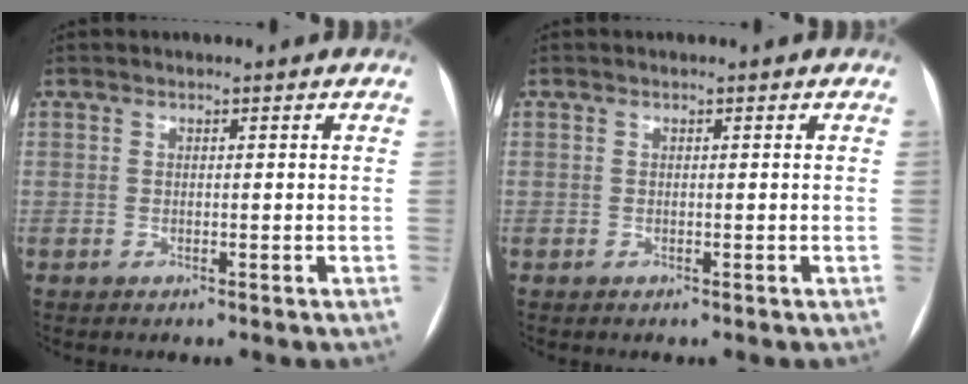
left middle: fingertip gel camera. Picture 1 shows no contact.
{"total": 0.0}